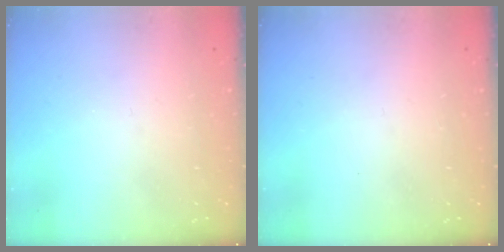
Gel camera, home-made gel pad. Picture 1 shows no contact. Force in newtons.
{"total": 0.0}